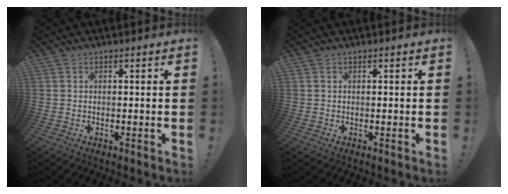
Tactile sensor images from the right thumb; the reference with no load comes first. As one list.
[{"total": 0.0}]